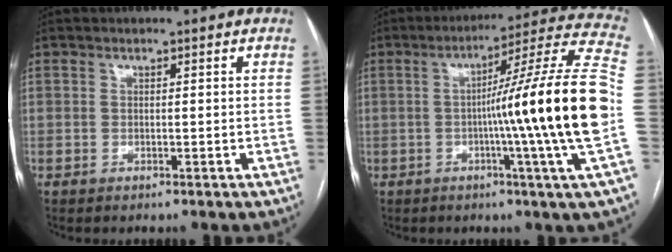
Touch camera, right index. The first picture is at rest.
{"total": 20.0, "force": [-2.4, -3.1, 19.7], "torque": [-0.265, -0.002, -0.055]}